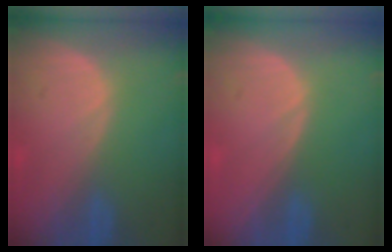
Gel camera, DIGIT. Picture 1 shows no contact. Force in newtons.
{"total": 0.0}